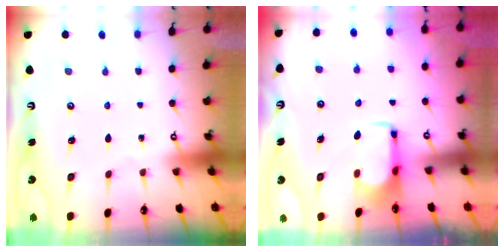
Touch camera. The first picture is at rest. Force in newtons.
{"total": 1.9, "press": 1.8, "slide": 0.4}